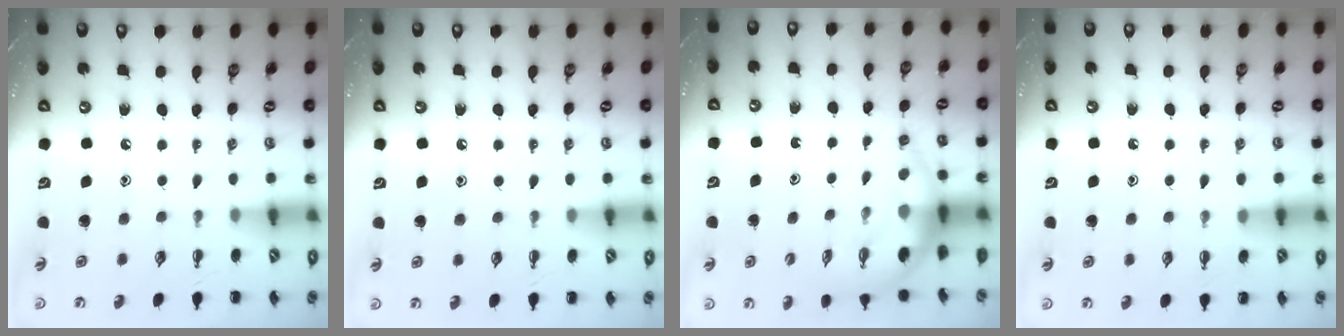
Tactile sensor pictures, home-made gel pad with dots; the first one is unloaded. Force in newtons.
{"total": 7.4, "press": 7.2, "slide": 1.7}
{"total": 6.6, "press": 6.5, "slide": 1.2}
{"total": 6.0, "press": 5.6, "slide": 2.2}